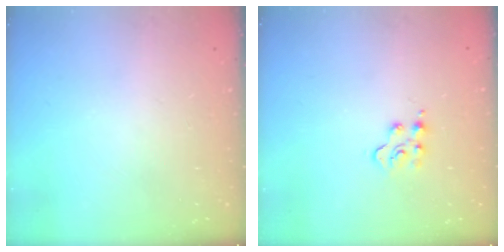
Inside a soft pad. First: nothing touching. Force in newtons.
{"total": 5.2, "press": 5.2, "slide": 0.5}